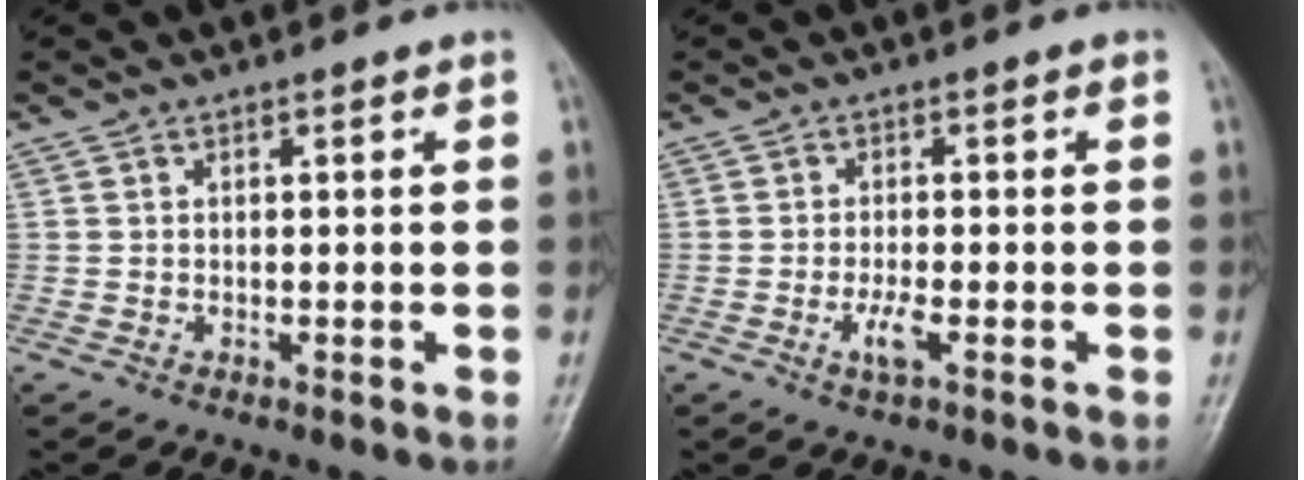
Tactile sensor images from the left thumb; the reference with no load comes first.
{"total": 3.2, "force": [-1.3, 0.7, 2.8], "torque": [-0.060, 0.002, -0.025]}